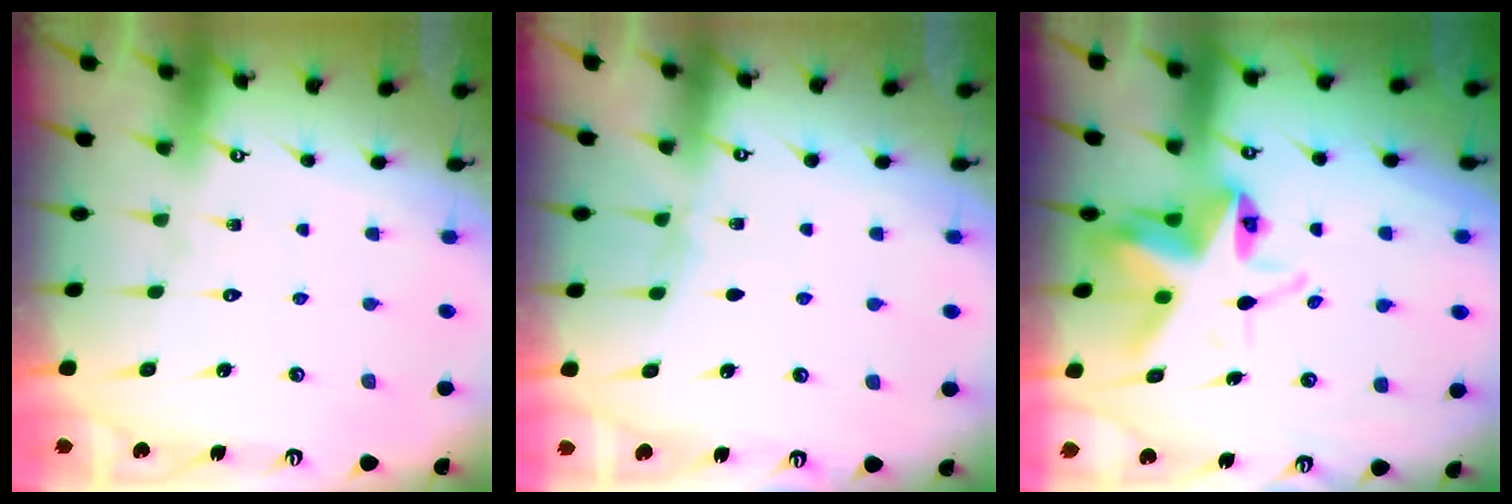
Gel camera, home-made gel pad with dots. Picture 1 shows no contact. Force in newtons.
{"total": 2.4, "press": 2.4, "slide": 0.3}
{"total": 8.4, "press": 8.3, "slide": 1.1}